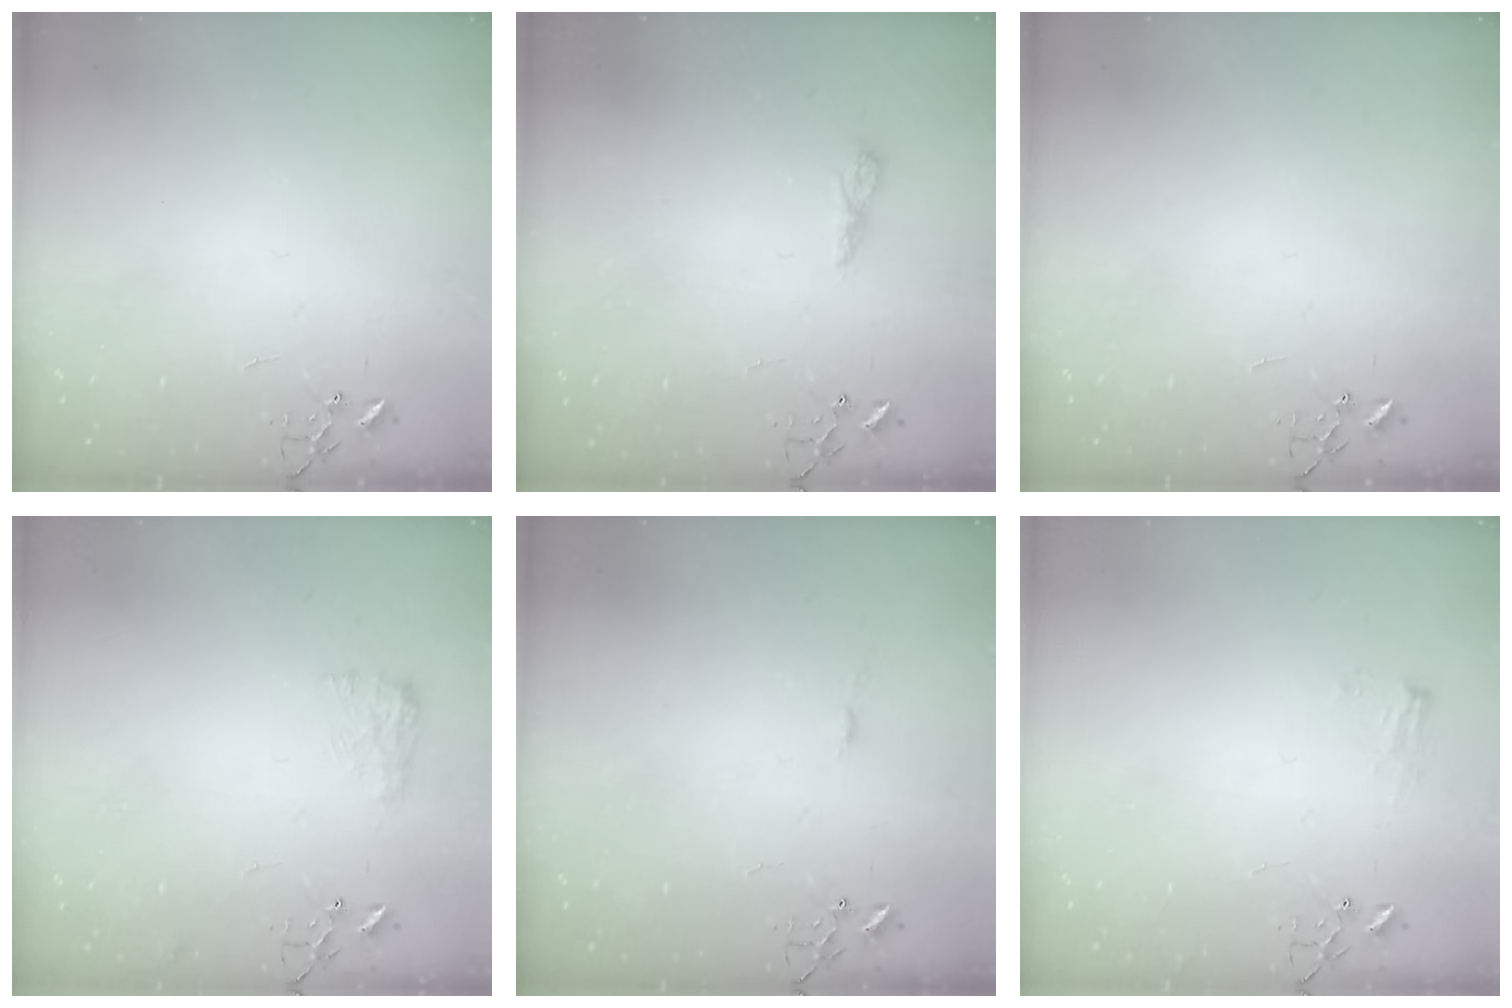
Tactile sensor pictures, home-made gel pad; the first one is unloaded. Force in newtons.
{"total": 5.5, "press": 5.5, "slide": 0.6}
{"total": 0.0}
{"total": 8.3, "press": 8.2, "slide": 0.3}
{"total": 3.3, "press": 3.3, "slide": 0.4}
{"total": 6.8, "press": 6.8, "slide": 0.8}